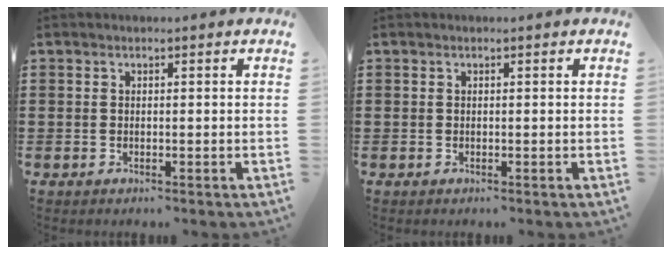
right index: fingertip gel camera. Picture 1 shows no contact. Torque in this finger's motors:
{"motor_torque": [0.28, 0.74, 0.00, 0.01]}